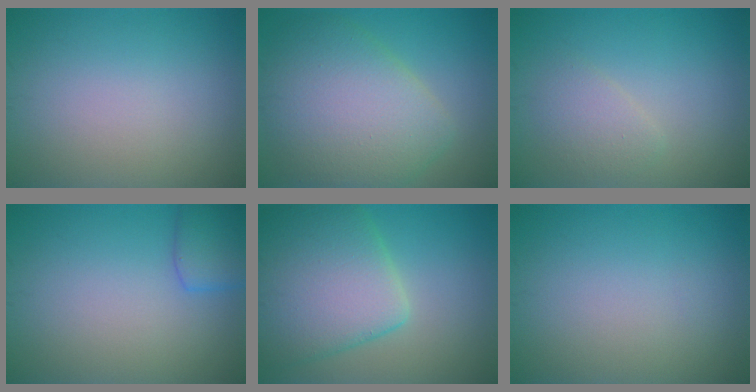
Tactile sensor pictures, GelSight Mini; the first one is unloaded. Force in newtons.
{"total": 8.7, "press": 8.7, "slide": 0.3}
{"total": 1.9, "press": 1.9, "slide": 0.1}
{"total": 2.7, "press": 2.6, "slide": 0.2}
{"total": 8.9, "press": 8.9, "slide": 0.4}
{"total": 0.0}